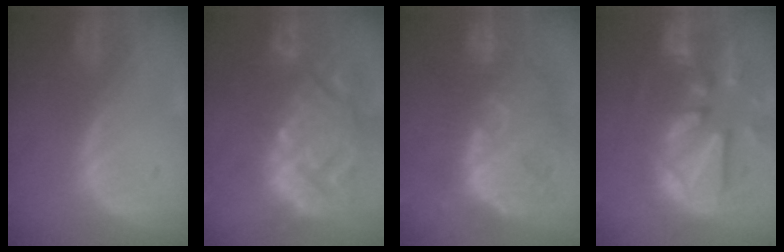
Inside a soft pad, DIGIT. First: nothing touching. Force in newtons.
{"total": 14.6, "press": 12.5, "slide": 7.5}
{"total": 13.7, "press": 11.6, "slide": 7.3}
{"total": 13.2, "press": 11.4, "slide": 6.6}